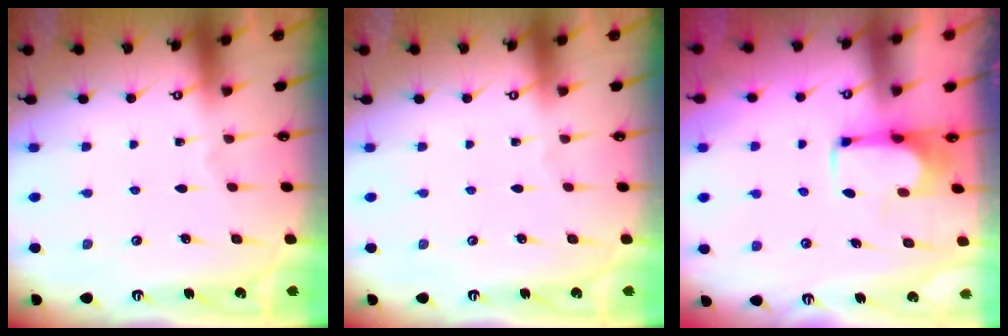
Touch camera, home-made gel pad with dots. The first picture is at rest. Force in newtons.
{"total": 0.0}
{"total": 0.9, "press": 0.3, "slide": 0.8}